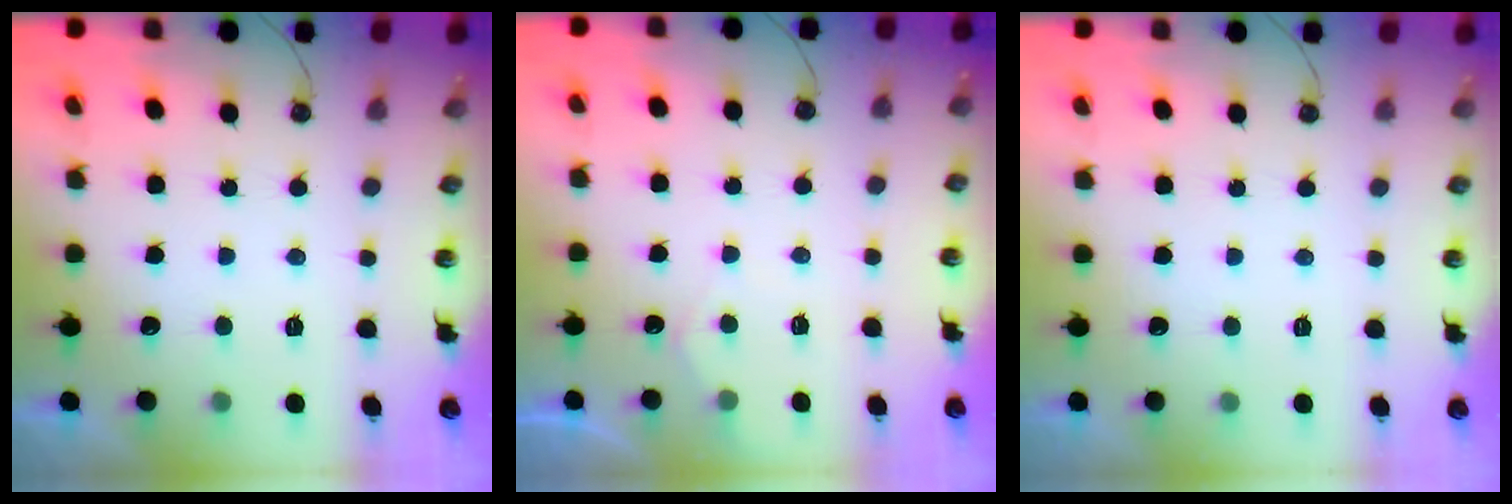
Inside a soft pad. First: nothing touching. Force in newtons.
{"total": 2.9, "press": 2.9, "slide": 0.4}
{"total": 0.0}